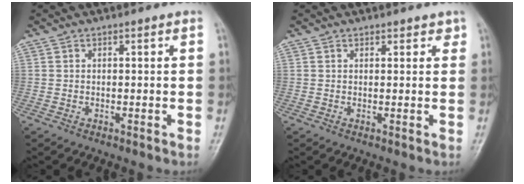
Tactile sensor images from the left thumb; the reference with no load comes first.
{"total": 1.6, "force": [1.2, 1.0, 0.3], "torque": [0.013, -0.006, 0.009]}